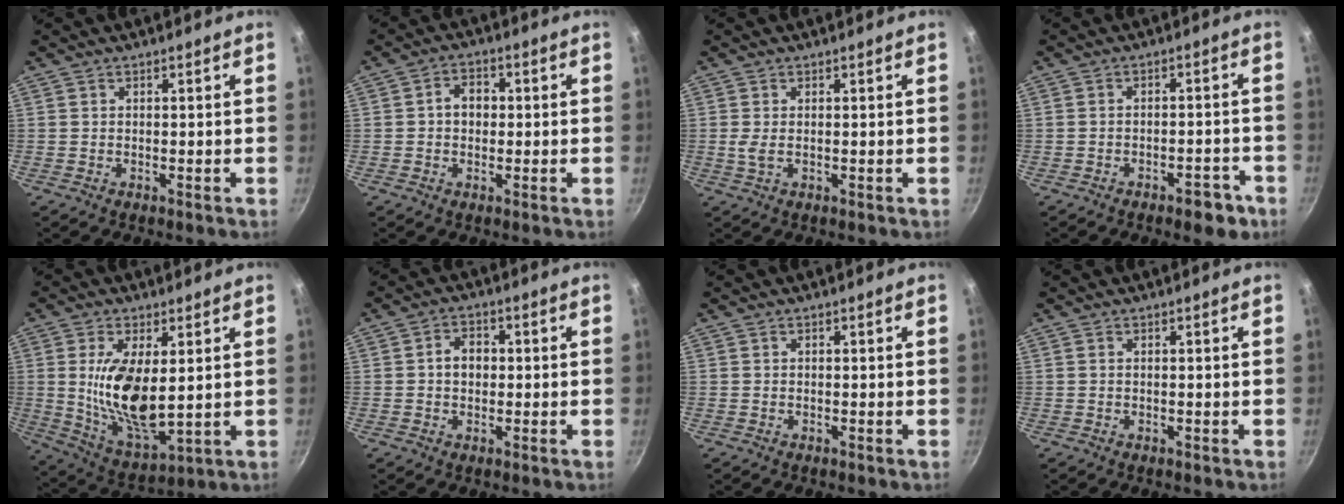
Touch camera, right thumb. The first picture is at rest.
{"total": 4.7, "force": [0.2, 3.7, 2.8], "torque": [-0.022, 0.010, -0.003]}
{"total": 1.9, "force": [0.2, 0.8, 1.8], "torque": [-0.039, -0.002, 0.006]}
{"total": 5.5, "force": [-3.3, 2.6, 3.6], "torque": [-0.028, 0.031, -0.033]}
{"total": 14.7, "force": [2.0, 6.6, 13.0], "torque": [-0.239, -0.028, 0.049]}
{"total": 4.5, "force": [0.1, 3.6, 2.8], "torque": [-0.023, 0.010, -0.003]}
{"total": 0.0}
{"total": 0.0}